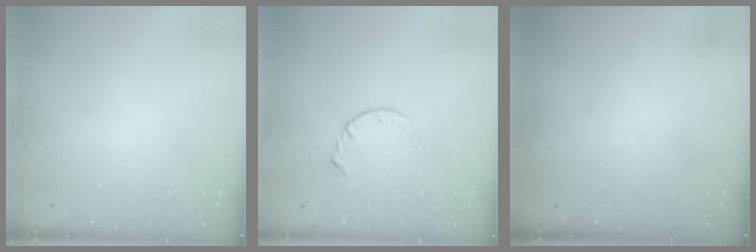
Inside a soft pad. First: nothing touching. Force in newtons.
{"total": 3.7, "press": 3.7, "slide": 0.5}
{"total": 0.0}